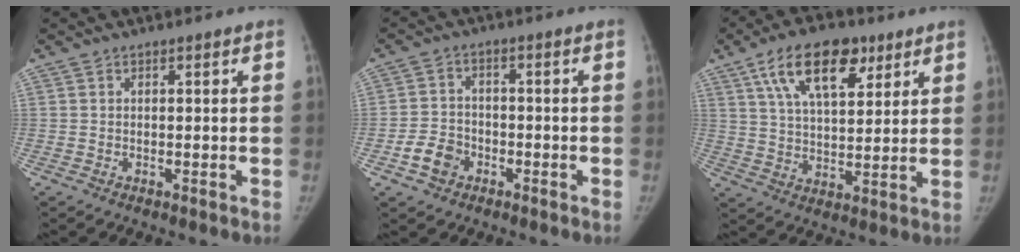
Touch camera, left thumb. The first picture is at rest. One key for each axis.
{"total": 5.7, "fx": -2.8, "fy": 4.4, "fz": 2.1, "tx": -0.025, "ty": 0.022, "tz": -0.049}
{"total": 15.0, "fx": 7.8, "fy": 7.5, "fz": 10.4, "tx": -0.141, "ty": -0.021, "tz": 0.133}